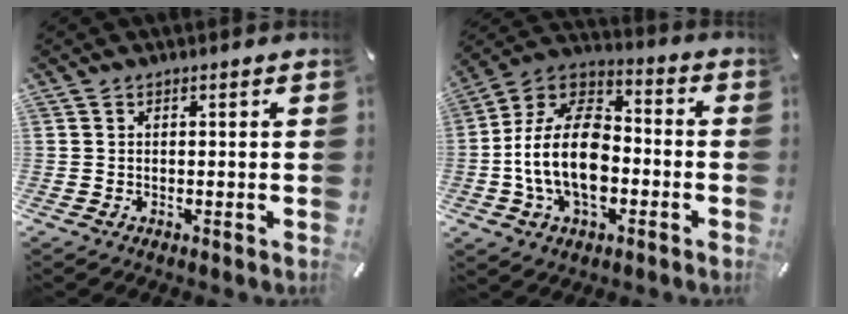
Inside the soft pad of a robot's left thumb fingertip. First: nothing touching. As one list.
[{"total": 18.1, "force": [-4.6, 11.6, 13.0], "torque": [-0.277, 0.024, -0.087]}]